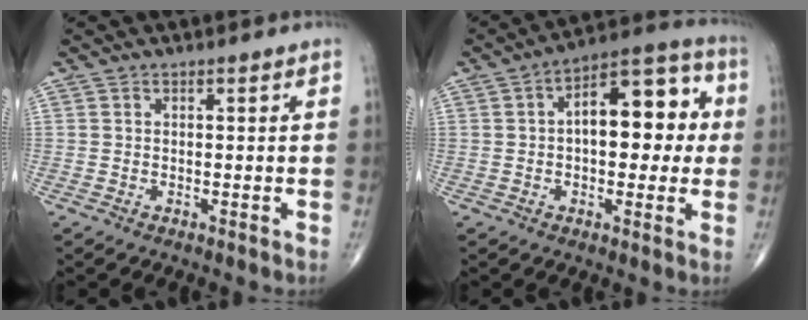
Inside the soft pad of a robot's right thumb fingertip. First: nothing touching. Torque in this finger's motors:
{"motor_torque": [0.91, 2.88, 1.54, 0.26, 0.06]}